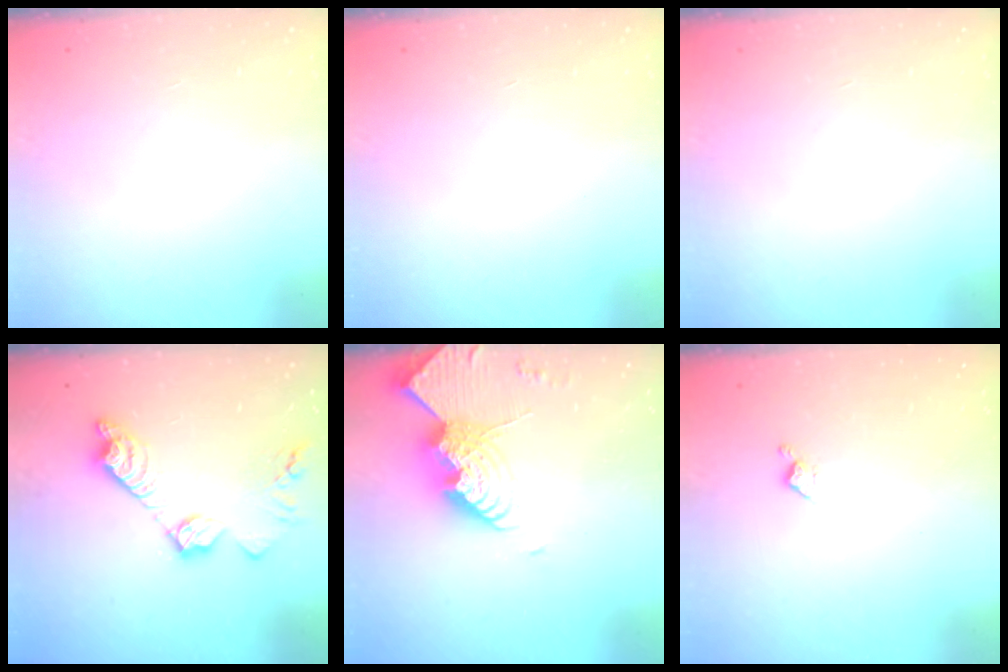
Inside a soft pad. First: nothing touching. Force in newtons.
{"total": 0.0}
{"total": 0.0}
{"total": 13.5, "press": 13.5, "slide": 0.9}
{"total": 15.3, "press": 15.2, "slide": 1.4}
{"total": 4.5, "press": 4.5, "slide": 0.7}